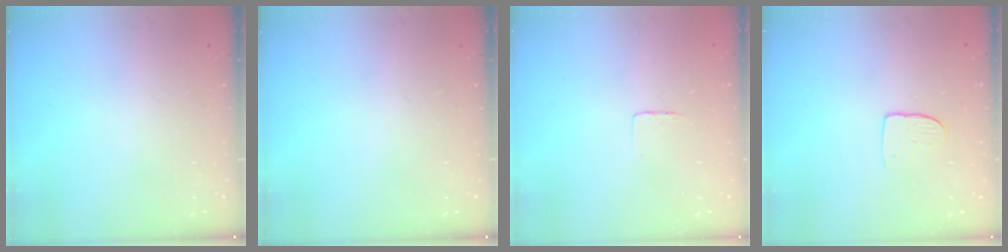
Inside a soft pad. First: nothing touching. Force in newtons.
{"total": 0.0}
{"total": 3.0, "press": 3.0, "slide": 0.1}
{"total": 4.1, "press": 4.1, "slide": 0.3}